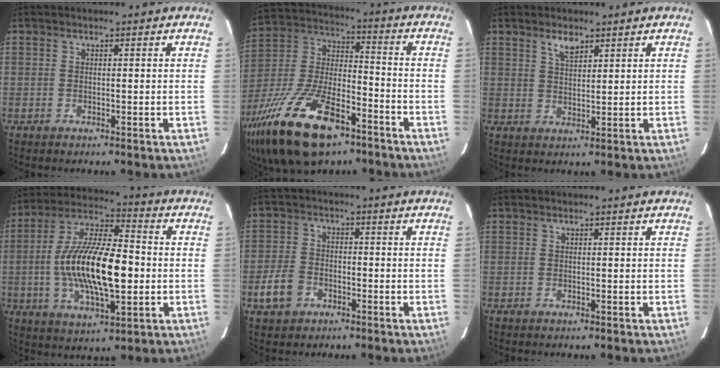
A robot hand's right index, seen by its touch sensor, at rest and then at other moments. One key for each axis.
{"total": 24.7, "fx": -14.9, "fy": 10.5, "fz": 16.6, "tx": -0.346, "ty": -0.021, "tz": -0.260}
{"total": 3.3, "fx": 2.3, "fy": 1.3, "fz": 2.0, "tx": -0.033, "ty": 0.004, "tz": 0.043}
{"total": 19.3, "fx": -2.1, "fy": 7.0, "fz": 17.9, "tx": -0.341, "ty": 0.003, "tz": -0.040}
{"total": 6.5, "fx": -3.2, "fy": 4.8, "fz": 3.1, "tx": -0.082, "ty": 0.010, "tz": -0.057}
{"total": 0.0}